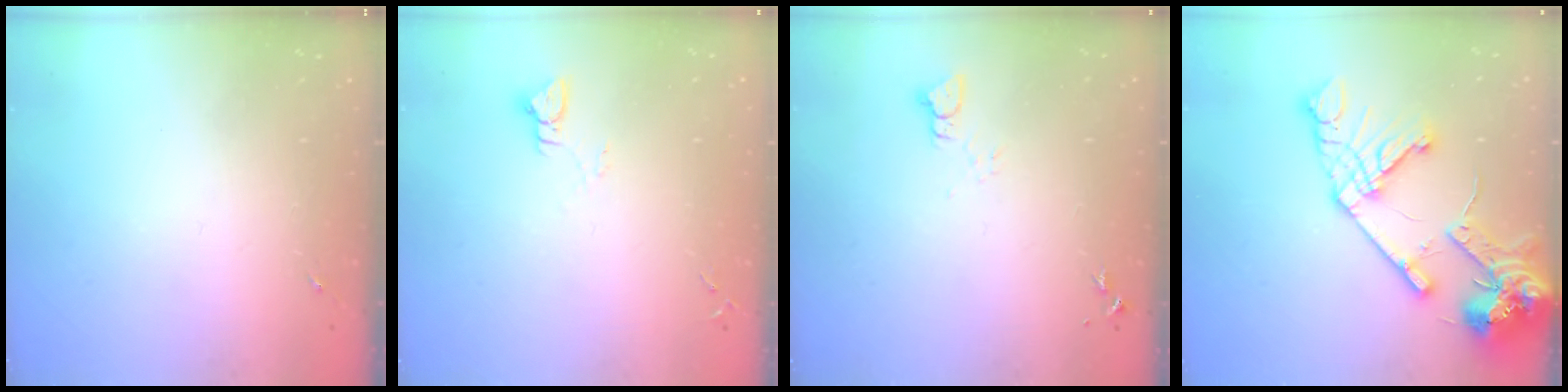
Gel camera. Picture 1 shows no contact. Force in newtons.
{"total": 3.0, "press": 3.0, "slide": 0.3}
{"total": 2.2, "press": 2.2, "slide": 0.2}
{"total": 20.8, "press": 20.7, "slide": 2.5}